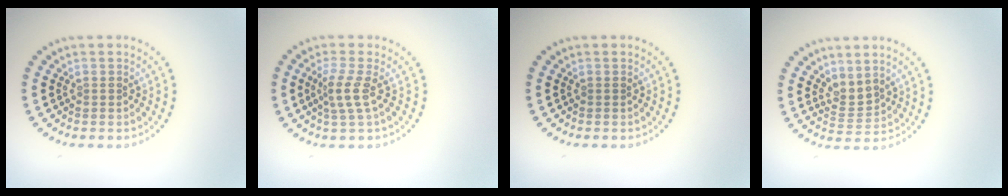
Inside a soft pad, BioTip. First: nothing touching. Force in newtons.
{"total": 2.2, "press": 1.6, "slide": 1.6}
{"total": 0.0}
{"total": 2.0, "press": 1.4, "slide": 1.4}